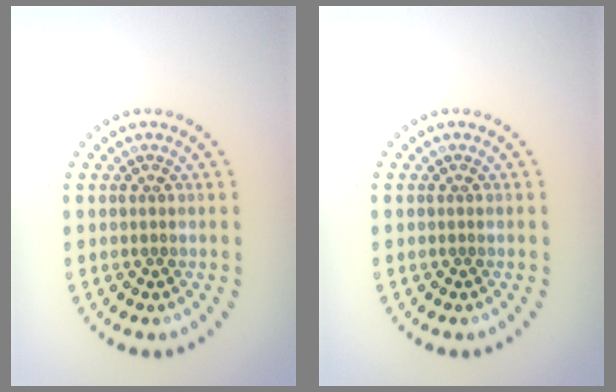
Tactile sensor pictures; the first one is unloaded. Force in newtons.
{"total": 0.0}